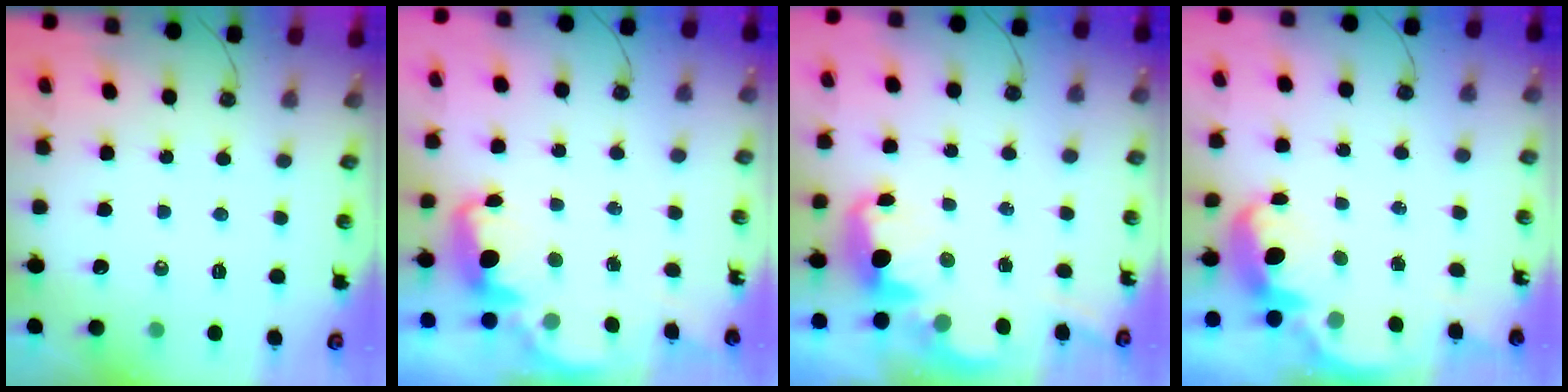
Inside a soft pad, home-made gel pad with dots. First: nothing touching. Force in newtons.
{"total": 2.5, "press": 2.4, "slide": 0.7}
{"total": 2.6, "press": 2.6, "slide": 0.5}
{"total": 2.5, "press": 2.5, "slide": 0.6}